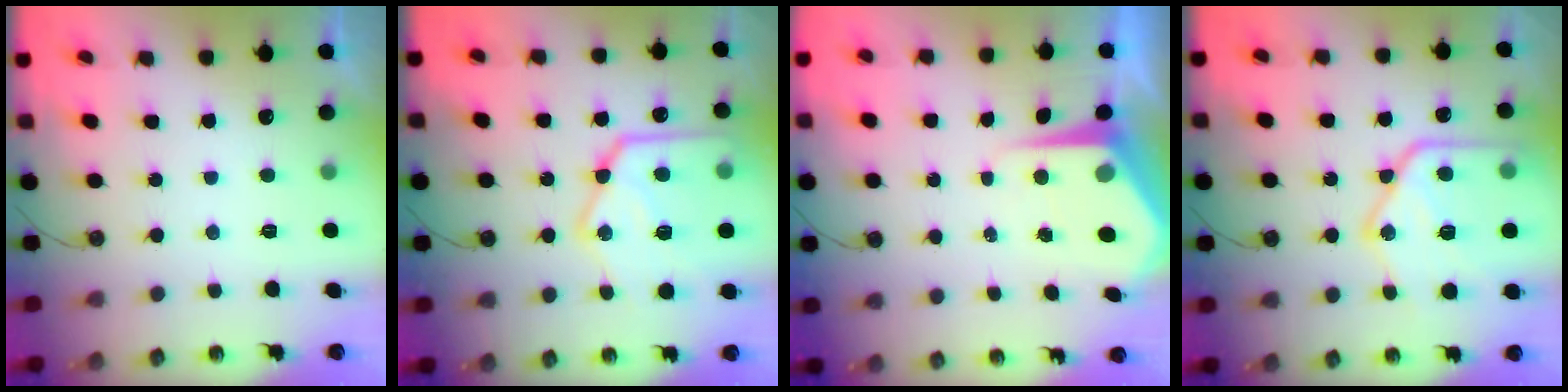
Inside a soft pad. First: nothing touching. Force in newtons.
{"total": 23.0, "press": 22.9, "slide": 2.5}
{"total": 7.4, "press": 7.3, "slide": 0.5}
{"total": 21.3, "press": 21.2, "slide": 1.8}